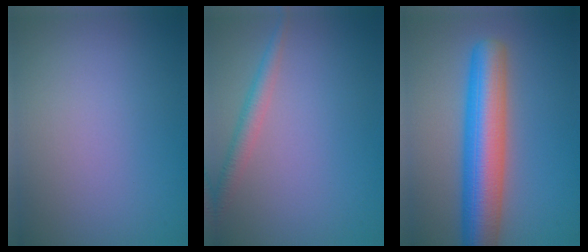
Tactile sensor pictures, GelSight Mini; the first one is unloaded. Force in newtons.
{"total": 2.3, "press": 2.3, "slide": 0.1}
{"total": 8.9, "press": 8.9, "slide": 0.3}